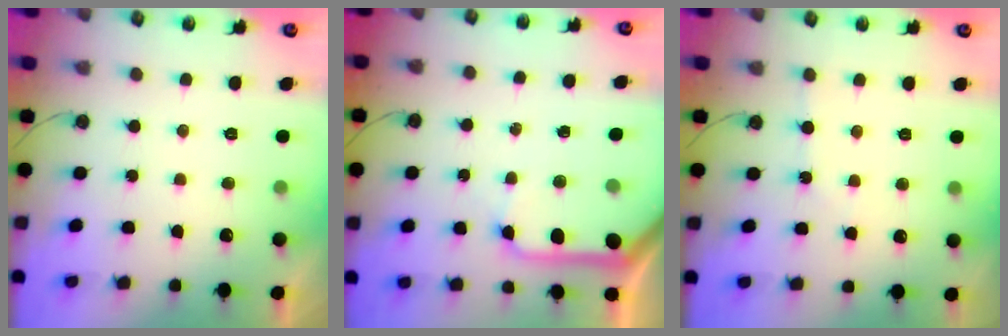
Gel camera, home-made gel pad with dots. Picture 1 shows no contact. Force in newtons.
{"total": 10.4, "press": 10.3, "slide": 1.3}
{"total": 2.6, "press": 2.6, "slide": 0.3}